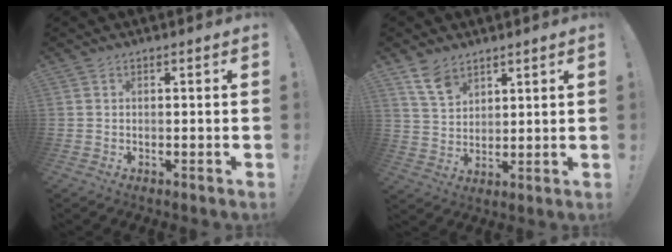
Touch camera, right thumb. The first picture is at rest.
{"total": 7.9, "force": [5.7, 4.3, 3.4], "torque": [-0.064, -0.030, 0.110]}